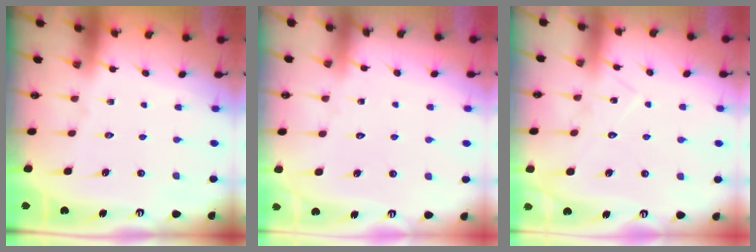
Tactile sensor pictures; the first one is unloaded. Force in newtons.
{"total": 3.7, "press": 3.7, "slide": 0.3}
{"total": 7.8, "press": 7.8, "slide": 0.6}